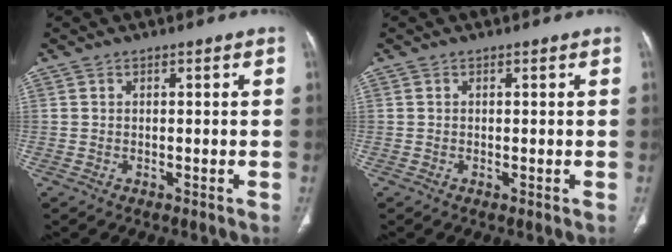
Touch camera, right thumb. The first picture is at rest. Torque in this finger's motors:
{"motor_torque": [0.20, 0.02, -0.03, -0.40, 0.03]}